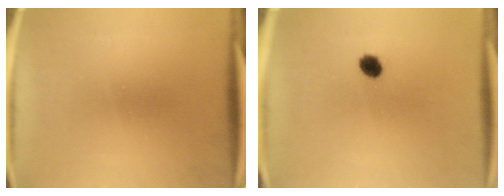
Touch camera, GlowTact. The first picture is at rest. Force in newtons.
{"total": 2.9}